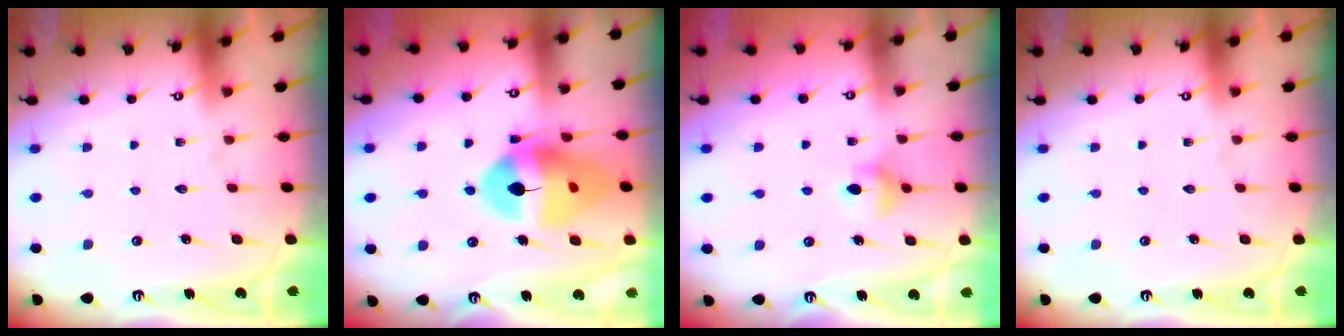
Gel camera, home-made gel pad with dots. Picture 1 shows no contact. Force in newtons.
{"total": 16.1, "press": 16.0, "slide": 1.7}
{"total": 5.4, "press": 5.3, "slide": 0.9}
{"total": 0.0}